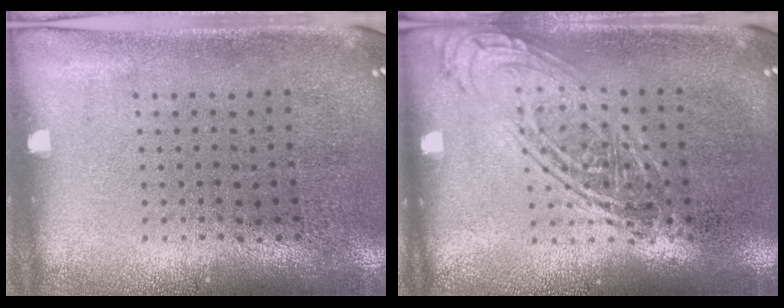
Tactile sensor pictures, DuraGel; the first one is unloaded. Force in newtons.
{"total": 1.8, "press": 1.8, "slide": 0.1}